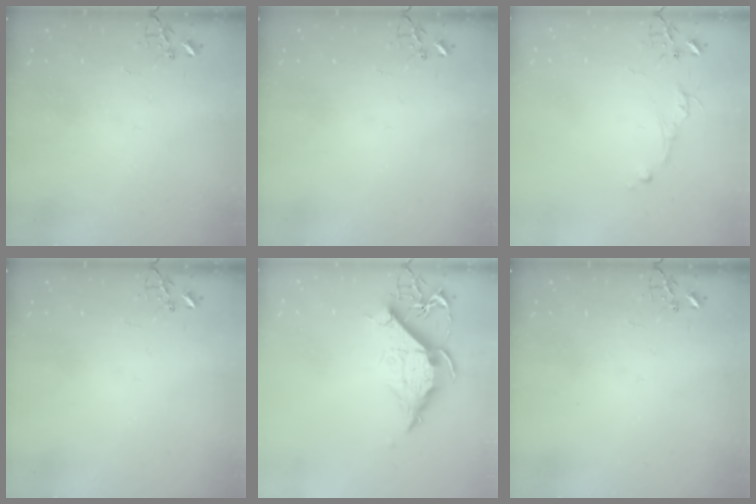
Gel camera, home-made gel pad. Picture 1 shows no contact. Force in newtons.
{"total": 0.0}
{"total": 5.0, "press": 5.0, "slide": 0.6}
{"total": 0.0}
{"total": 12.9, "press": 12.8, "slide": 1.5}
{"total": 0.0}